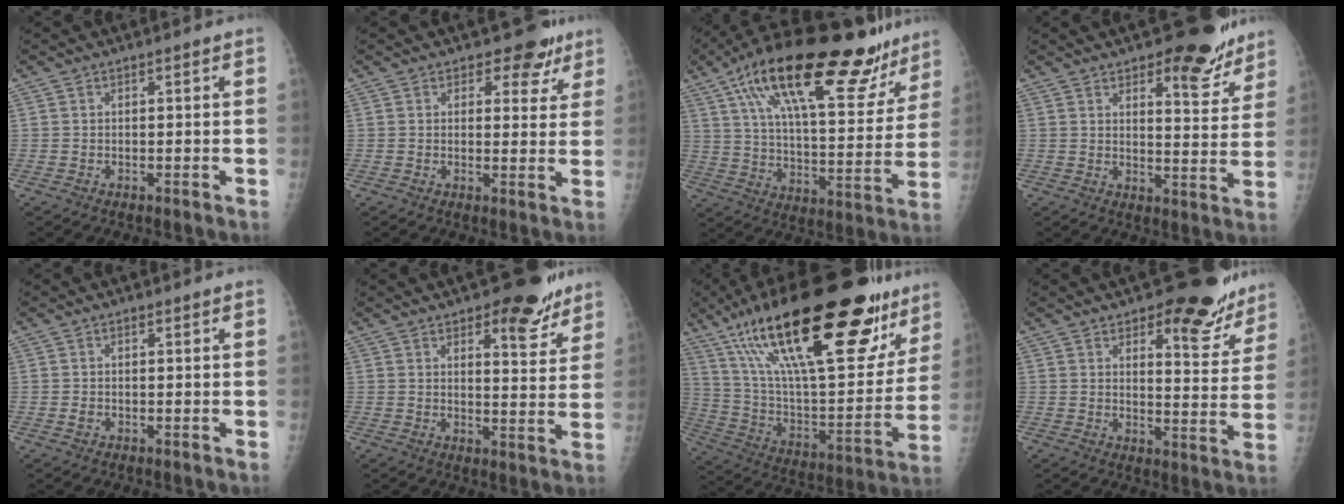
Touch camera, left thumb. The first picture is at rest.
{"total": 5.8, "force": [4.2, 3.6, 1.8], "torque": [0.013, -0.023, 0.046]}
{"total": 29.4, "force": [18.5, 10.5, 20.2], "torque": [-0.283, -0.030, 0.290]}
{"total": 11.7, "force": [8.2, 4.6, 7.1], "torque": [-0.044, -0.051, 0.111]}
{"total": 0.9, "force": [0.0, 0.7, 0.5], "torque": [-0.006, 0.000, 0.001]}
{"total": 10.3, "force": [6.8, 4.2, 6.5], "torque": [-0.047, -0.038, 0.091]}
{"total": 37.0, "force": [21.9, 12.6, 27.1], "torque": [-0.406, -0.028, 0.361]}
{"total": 13.7, "force": [9.7, 5.6, 7.9], "torque": [-0.045, -0.066, 0.124]}